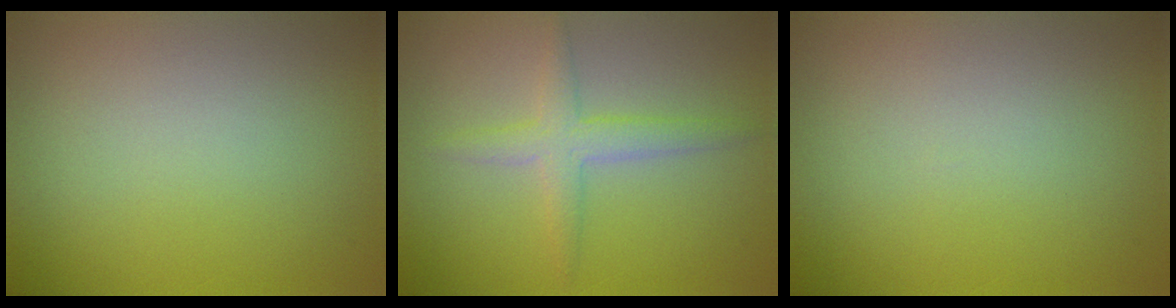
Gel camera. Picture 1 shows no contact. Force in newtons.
{"total": 2.6, "press": 2.6, "slide": 0.1}
{"total": 0.0}